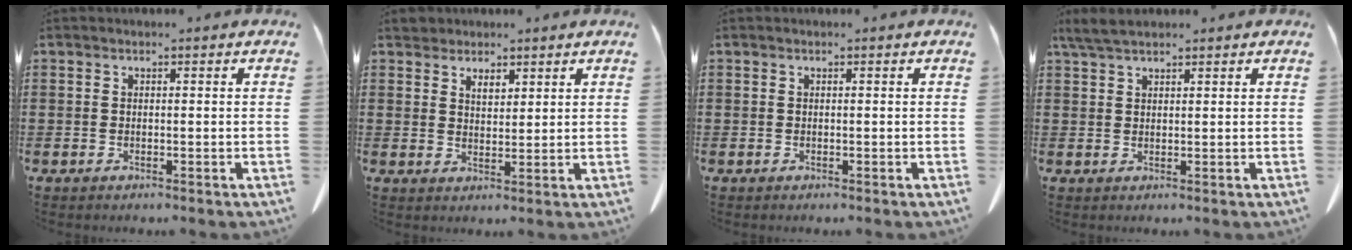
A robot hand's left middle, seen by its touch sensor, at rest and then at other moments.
{"total": 3.1, "force": [2.6, 1.5, 0.6], "torque": [-0.020, 0.006, 0.050]}
{"total": 0.0}
{"total": 3.4, "force": [2.7, 0.7, 2.0], "torque": [-0.046, 0.002, 0.051]}